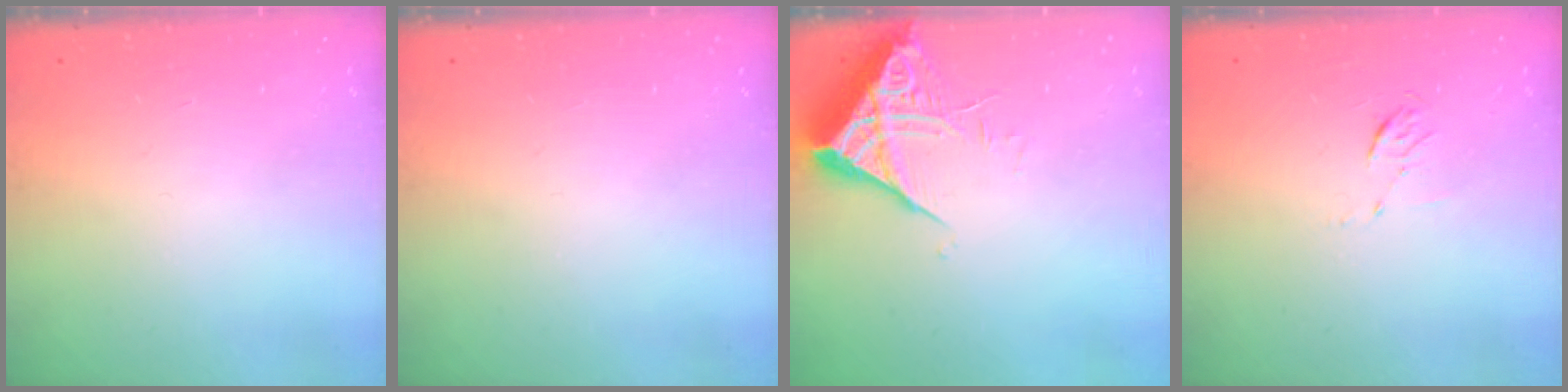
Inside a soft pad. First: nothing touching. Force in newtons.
{"total": 0.0}
{"total": 7.0, "press": 7.0, "slide": 0.6}
{"total": 4.0, "press": 3.7, "slide": 1.3}